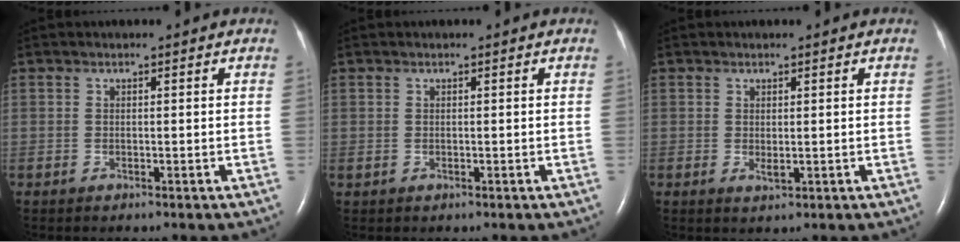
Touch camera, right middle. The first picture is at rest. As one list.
[{"total": 0.0}, {"total": 1.1, "force": [0.0, 0.5, 1.0], "torque": [-0.022, -0.005, 0.005]}]